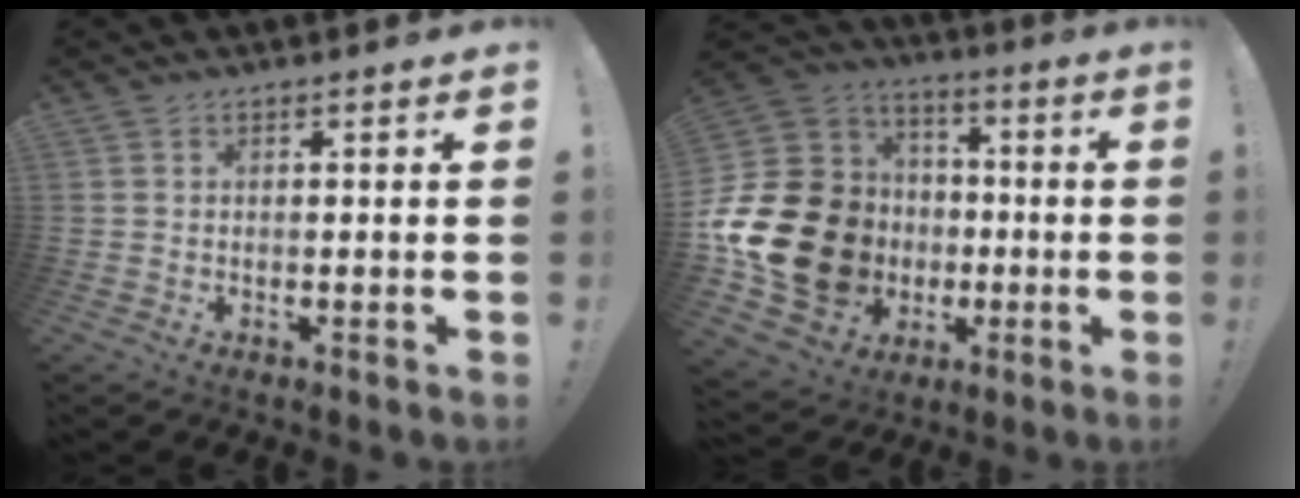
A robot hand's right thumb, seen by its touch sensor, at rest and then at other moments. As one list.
[{"total": 25.2, "force": [-4.6, 20.6, 13.7], "torque": [-0.282, 0.025, -0.025]}]